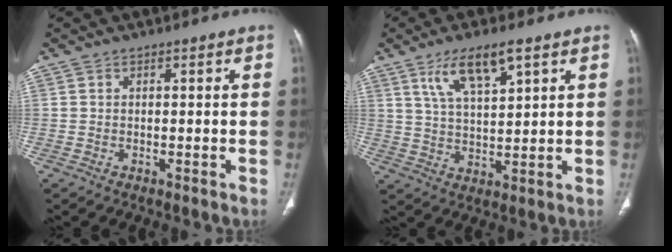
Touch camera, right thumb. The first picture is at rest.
{"total": 9.2, "force": [5.1, 2.8, 7.1], "torque": [-0.129, -0.020, 0.102]}